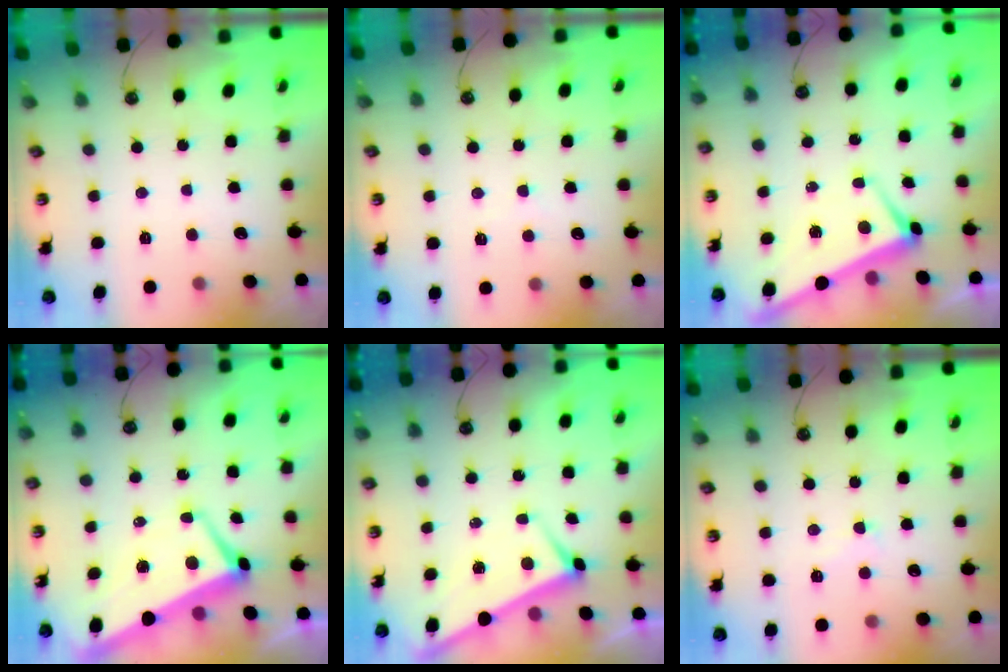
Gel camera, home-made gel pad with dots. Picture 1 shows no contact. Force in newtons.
{"total": 1.5, "press": 1.4, "slide": 0.3}
{"total": 1.0, "press": 0.8, "slide": 0.5}
{"total": 1.8, "press": 1.2, "slide": 1.3}
{"total": 3.3, "press": 3.3, "slide": 0.0}
{"total": 0.9, "press": 0.8, "slide": 0.4}